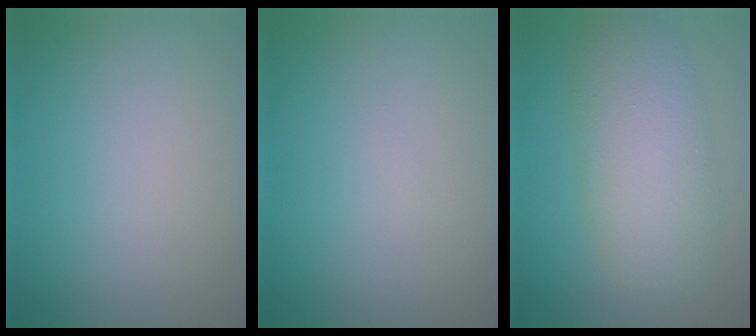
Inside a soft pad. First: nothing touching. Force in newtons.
{"total": 0.0}
{"total": 6.9, "press": 6.9, "slide": 0.2}